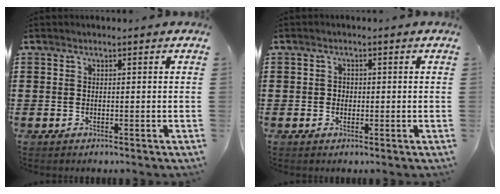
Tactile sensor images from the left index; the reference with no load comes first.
{"total": 1.0, "force": [0.0, 1.0, 0.3], "torque": [-0.009, 0.005, -0.002]}